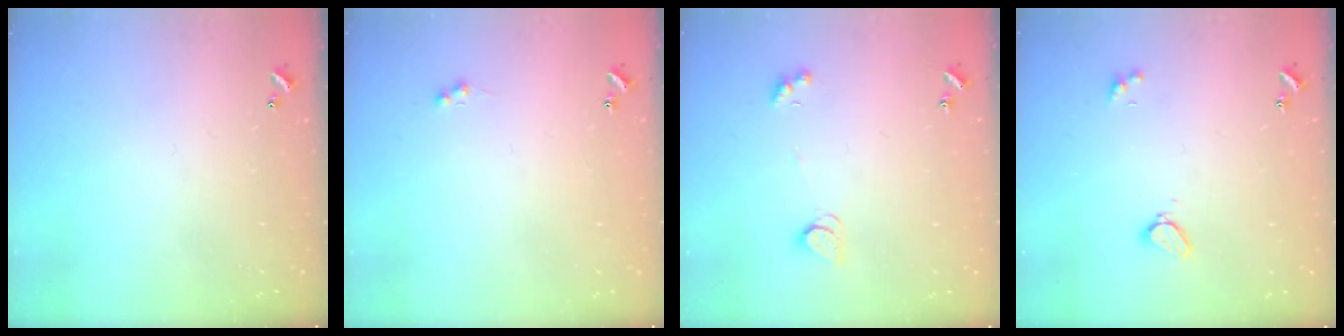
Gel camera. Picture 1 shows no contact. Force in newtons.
{"total": 1.0, "press": 0.9, "slide": 0.4}
{"total": 2.1, "press": 2.1, "slide": 0.4}
{"total": 2.2, "press": 2.2, "slide": 0.3}